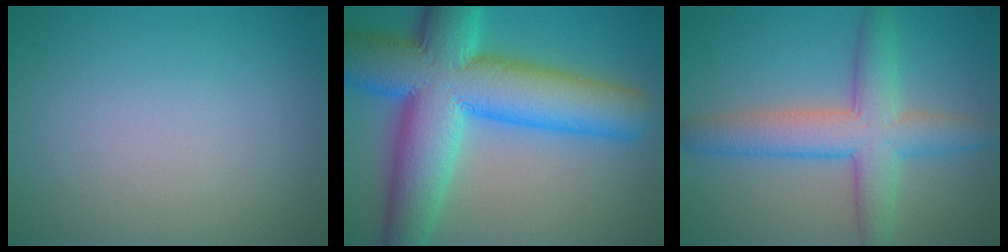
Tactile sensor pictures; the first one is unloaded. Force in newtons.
{"total": 14.6, "press": 14.6, "slide": 0.4}
{"total": 6.1, "press": 6.1, "slide": 0.2}